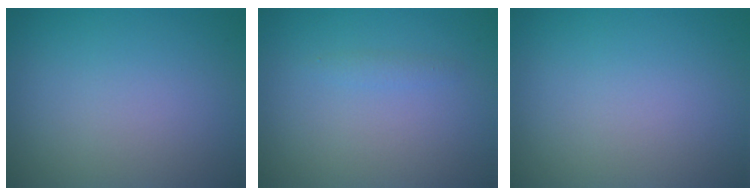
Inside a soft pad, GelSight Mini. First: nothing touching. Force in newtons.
{"total": 0.7, "press": 0.7, "slide": 0.0}
{"total": 0.0}